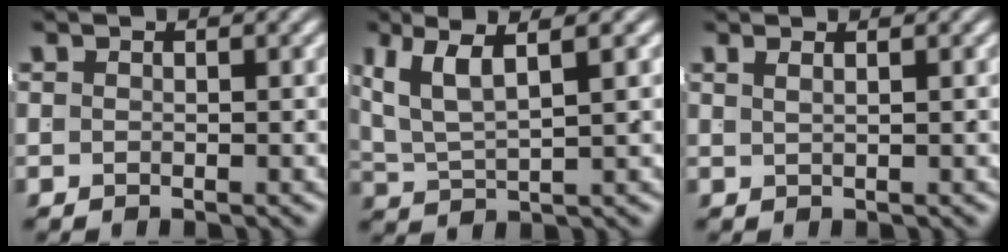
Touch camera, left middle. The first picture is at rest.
{"total": 5.3, "force": [1.8, 2.9, 4.0], "torque": [-0.090, -0.006, 0.040]}
{"total": 1.6, "force": [0.6, -1.5, 0.3], "torque": [0.006, -0.002, 0.019]}